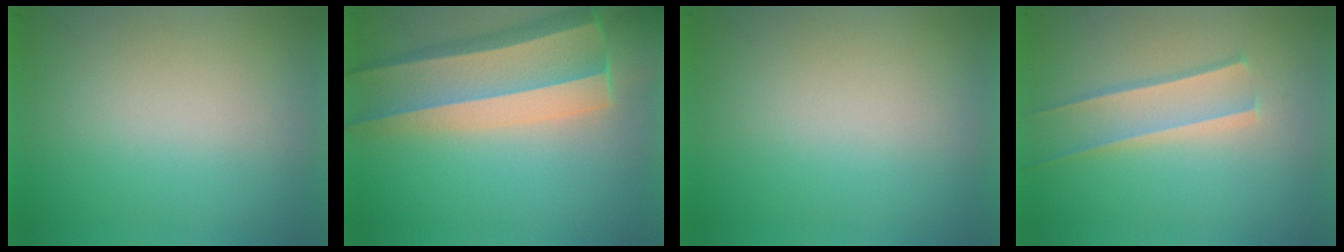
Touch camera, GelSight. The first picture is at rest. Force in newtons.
{"total": 8.1}
{"total": 0.0}
{"total": 1.7}